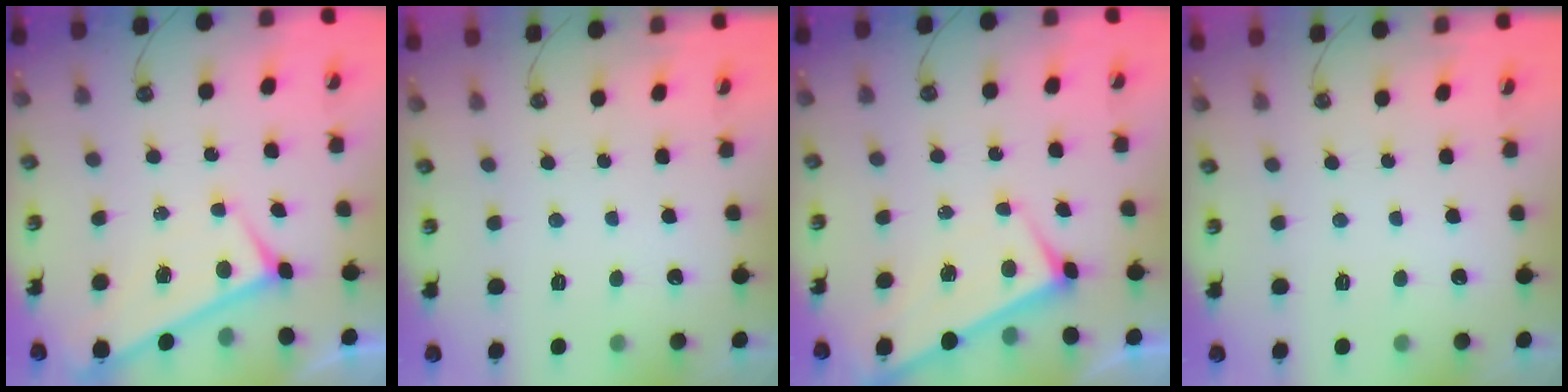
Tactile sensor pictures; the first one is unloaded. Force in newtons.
{"total": 0.0}
{"total": 2.7, "press": 2.7, "slide": 0.3}
{"total": 0.0}